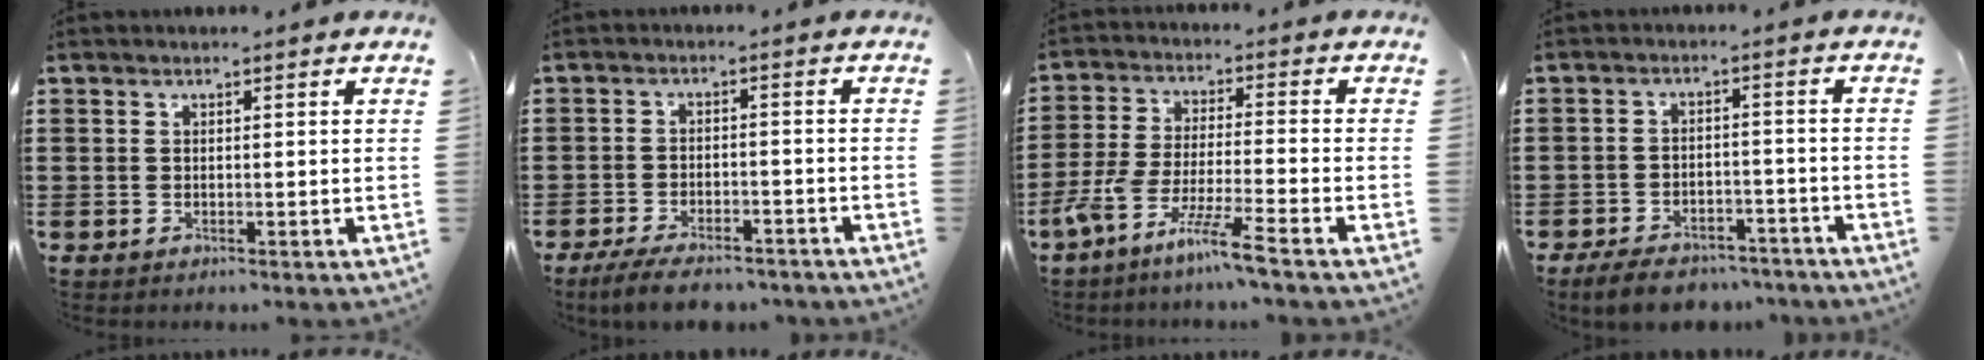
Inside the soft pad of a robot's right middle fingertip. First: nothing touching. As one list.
[{"total": 5.0, "force": [-4.4, 1.0, 2.2], "torque": [-0.046, -0.002, -0.086]}, {"total": 8.3, "force": [-6.6, -0.5, 5.0], "torque": [-0.114, -0.018, -0.132]}, {"total": 5.2, "force": [-4.8, 1.3, 1.4], "torque": [-0.027, 0.009, -0.096]}]